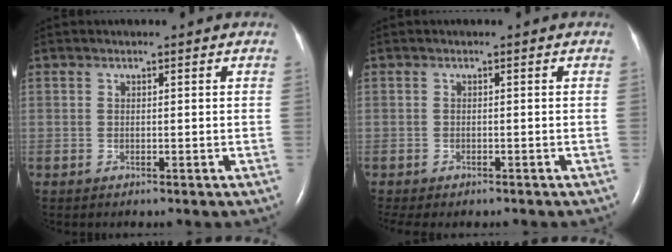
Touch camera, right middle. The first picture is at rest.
{"total": 4.5, "force": [-3.7, 1.6, 2.1], "torque": [-0.030, -0.005, -0.046]}